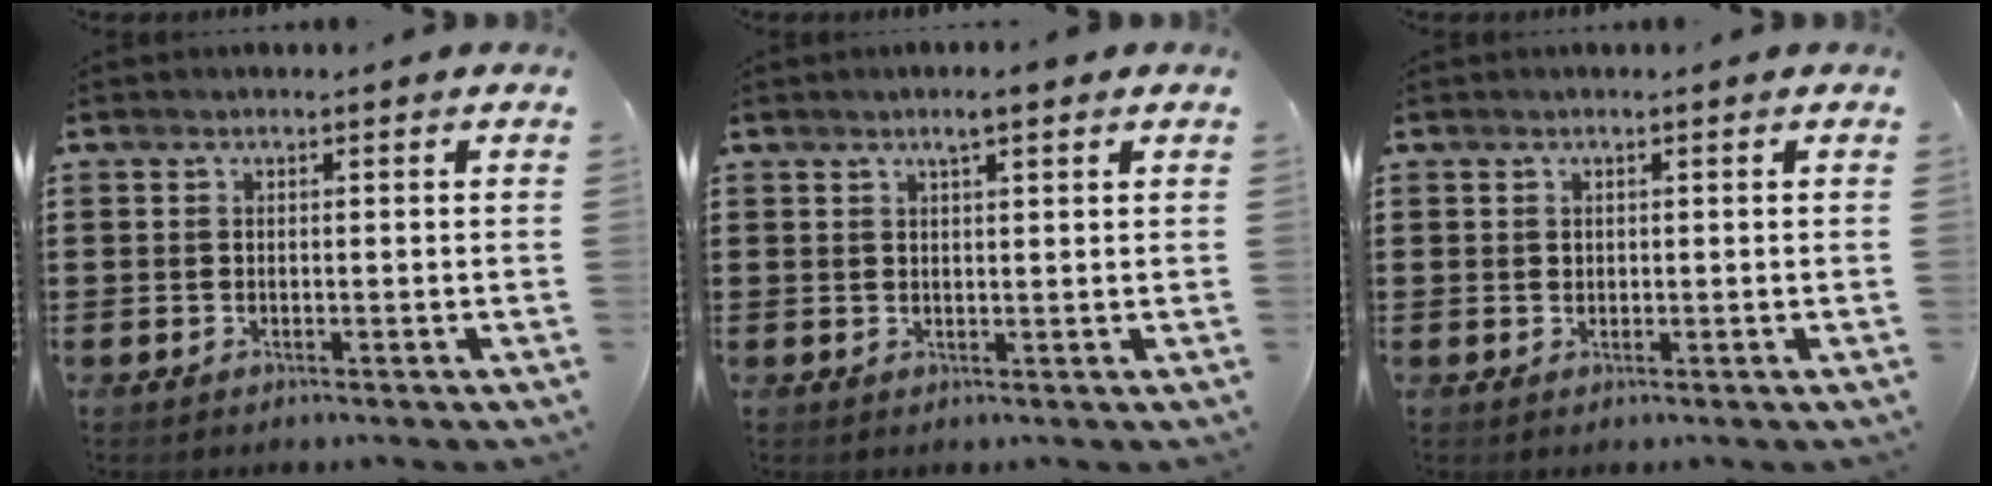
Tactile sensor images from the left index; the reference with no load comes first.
{"total": 3.1, "force": [2.1, 0.4, 2.3], "torque": [-0.048, 0.004, 0.036]}
{"total": 0.6, "force": [0.3, 0.5, 0.2], "torque": [-0.005, 0.003, 0.006]}